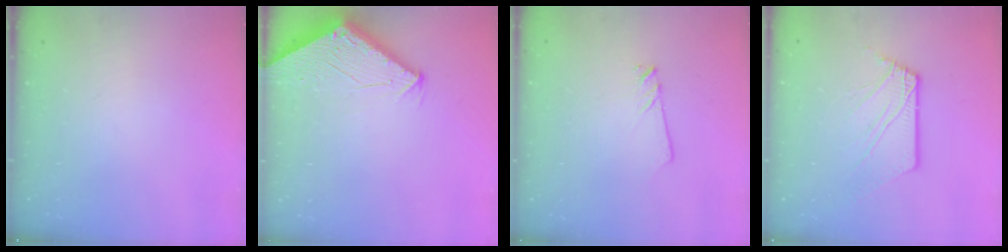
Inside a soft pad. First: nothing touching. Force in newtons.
{"total": 2.8, "press": 2.8, "slide": 0.1}
{"total": 2.0, "press": 2.0, "slide": 0.1}
{"total": 6.9, "press": 6.8, "slide": 0.8}